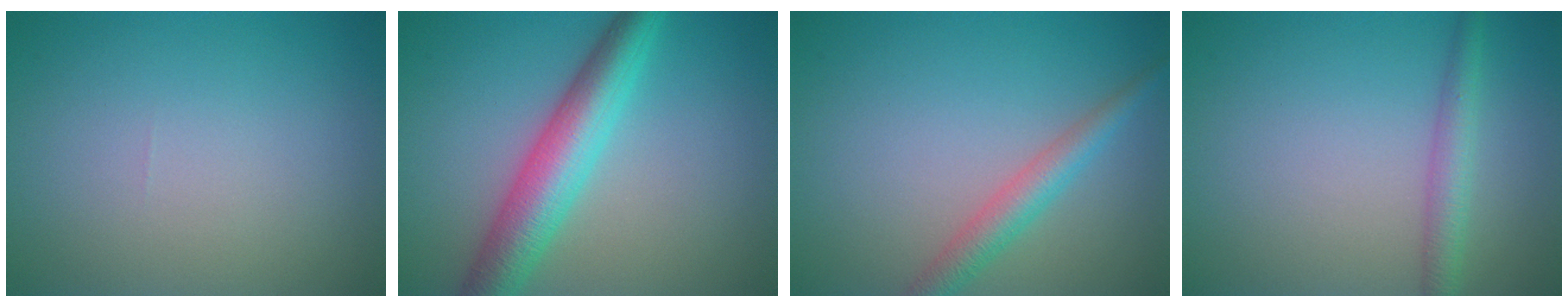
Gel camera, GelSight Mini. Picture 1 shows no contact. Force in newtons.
{"total": 6.5, "press": 6.5, "slide": 0.0}
{"total": 2.9, "press": 2.9, "slide": 0.1}
{"total": 2.5, "press": 2.5, "slide": 0.1}